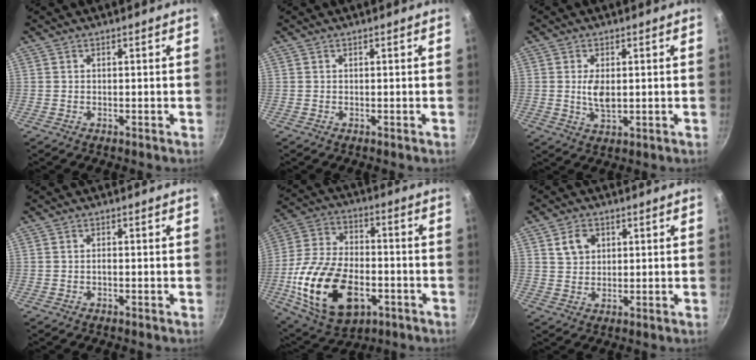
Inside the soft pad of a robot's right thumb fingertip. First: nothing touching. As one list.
[{"total": 0.0}, {"total": 4.7, "force": [0.2, 2.5, 3.9], "torque": [-0.076, -0.005, 0.006]}, {"total": 0.6, "force": [-0.3, 0.2, 0.5], "torque": [-0.008, 0.004, -0.006]}, {"total": 22.9, "force": [-6.9, 13.7, 17.0], "torque": [-0.315, 0.022, -0.108]}, {"total": 4.9, "force": [1.8, 3.8, 2.5], "torque": [-0.026, 0.000, 0.035]}]